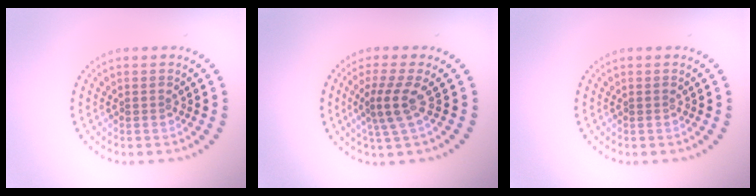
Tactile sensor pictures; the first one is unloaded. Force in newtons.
{"total": 2.9, "press": 2.2, "slide": 1.9}
{"total": 0.0}